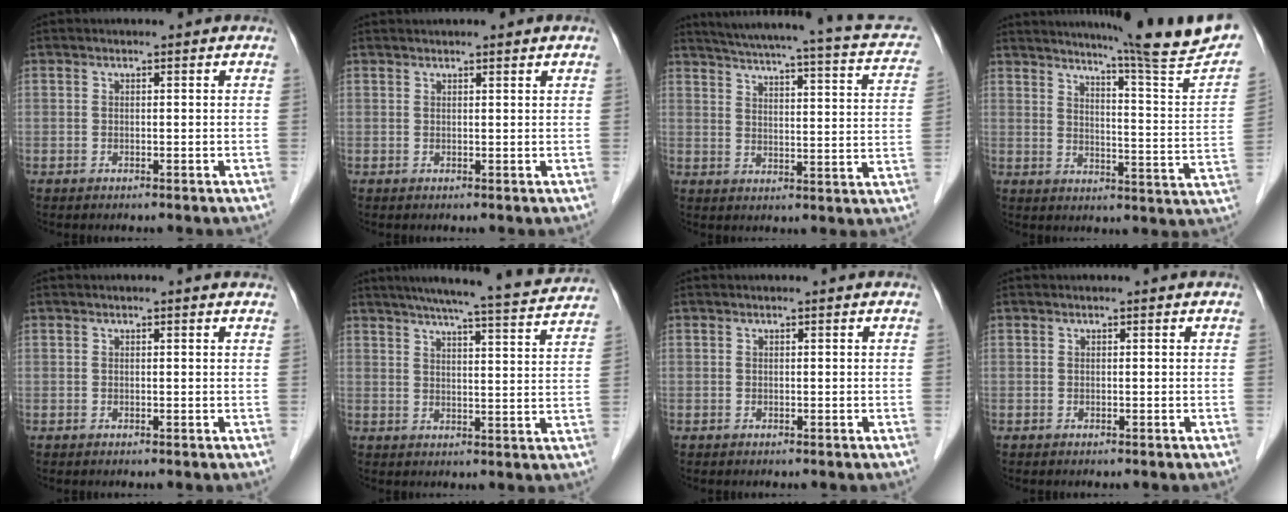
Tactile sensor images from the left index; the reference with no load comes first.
{"total": 1.8, "force": [1.6, -0.1, 0.8], "torque": [-0.009, 0.019, 0.027]}
{"total": 22.2, "force": [18.4, 3.4, 12.1], "torque": [-0.172, 0.000, 0.215]}
{"total": 18.9, "force": [16.6, -2.3, 8.7], "torque": [-0.126, -0.085, 0.202]}
{"total": 0.7, "force": [0.6, -0.1, 0.4], "torque": [-0.012, 0.004, 0.007]}
{"total": 18.2, "force": [16.5, 0.1, 7.8], "torque": [-0.123, -0.009, 0.206]}
{"total": 0.0}
{"total": 0.0}